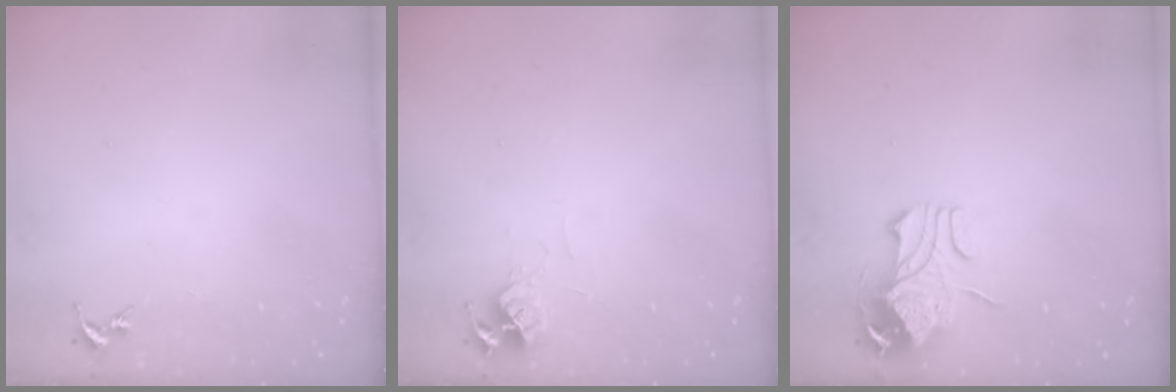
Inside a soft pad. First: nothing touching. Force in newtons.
{"total": 6.0, "press": 6.0, "slide": 0.6}
{"total": 10.0, "press": 9.9, "slide": 0.6}